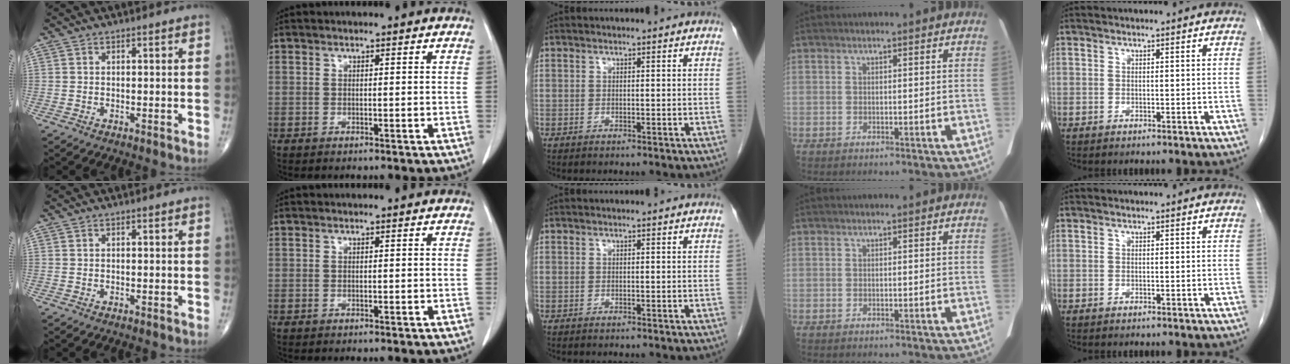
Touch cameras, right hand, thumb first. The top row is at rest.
{}